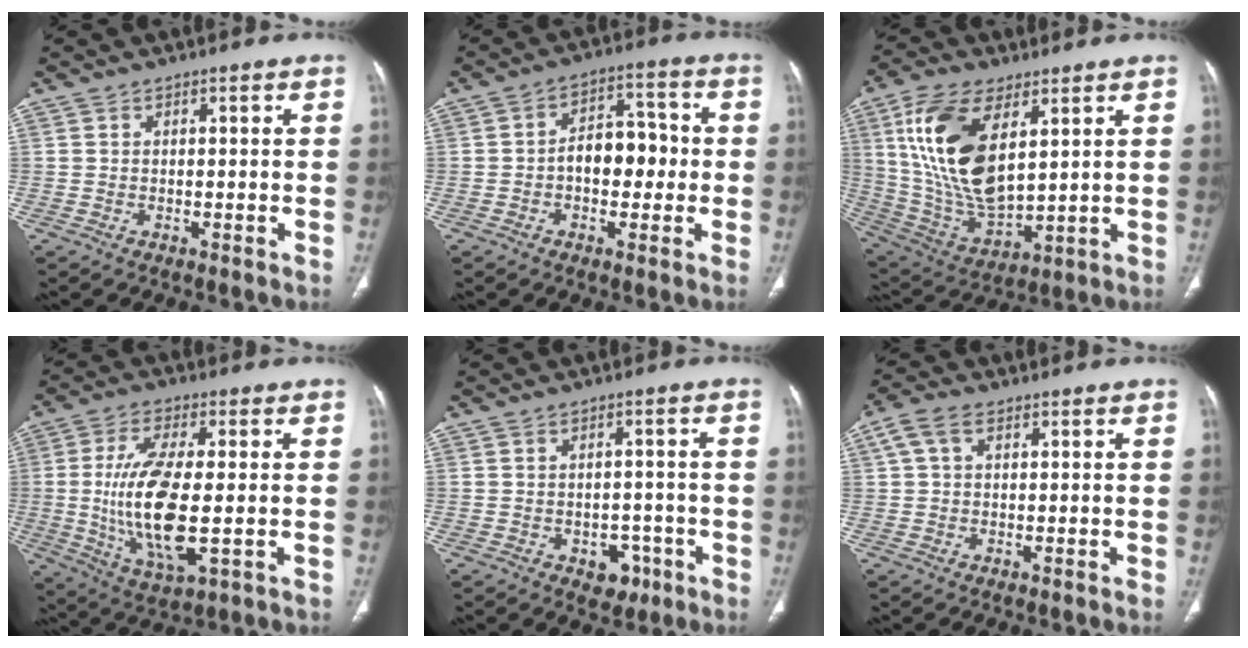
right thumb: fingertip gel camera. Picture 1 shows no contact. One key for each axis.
{"total": 9.3, "fx": -0.9, "fy": 6.0, "fz": 7.1, "tx": -0.074, "ty": 0.035, "tz": -0.022}
{"total": 19.4, "fx": 6.4, "fy": 9.4, "fz": 15.7, "tx": -0.302, "ty": -0.026, "tz": 0.133}
{"total": 15.4, "fx": -0.8, "fy": 5.3, "fz": 14.4, "tx": -0.294, "ty": -0.015, "tz": -0.009}
{"total": 5.2, "fx": -2.5, "fy": 3.6, "fz": 2.7, "tx": -0.011, "ty": 0.019, "tz": -0.027}
{"total": 4.2, "fx": 1.2, "fy": 2.5, "fz": 3.1, "tx": -0.068, "ty": 0.015, "tz": 0.020}